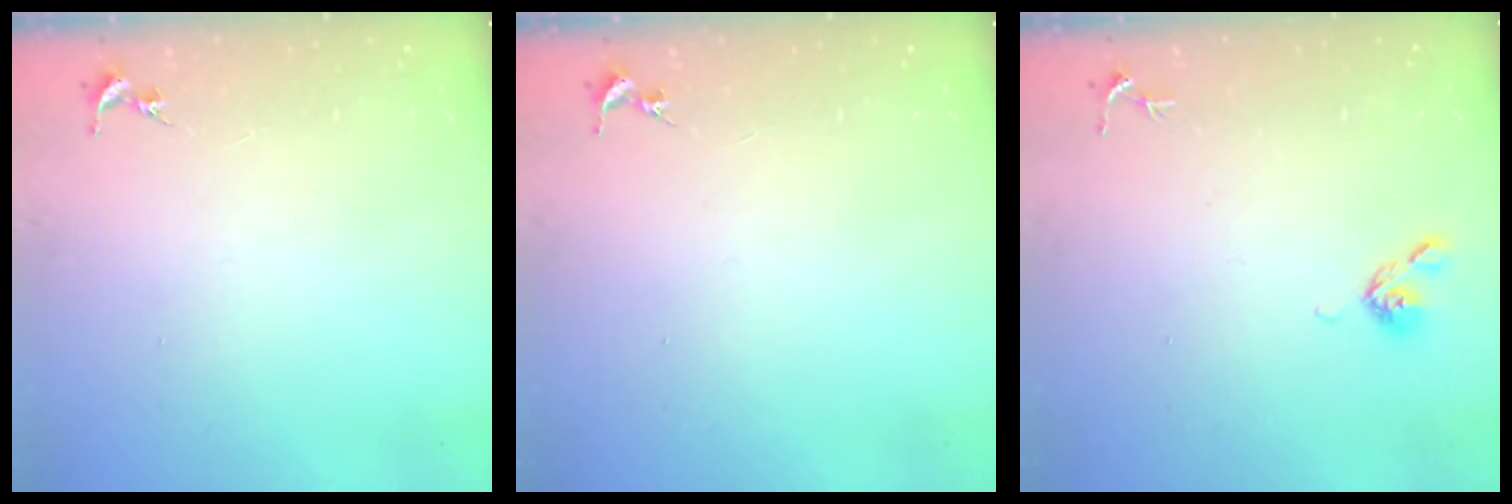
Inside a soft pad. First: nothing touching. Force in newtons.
{"total": 0.0}
{"total": 5.2, "press": 5.1, "slide": 0.9}